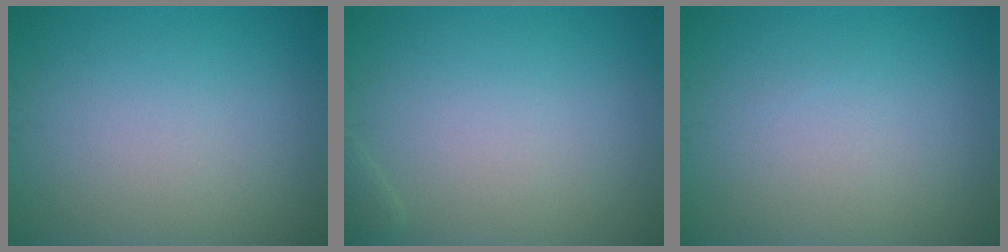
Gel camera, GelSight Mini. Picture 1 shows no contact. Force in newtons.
{"total": 0.5, "press": 0.5, "slide": 0.1}
{"total": 0.0}